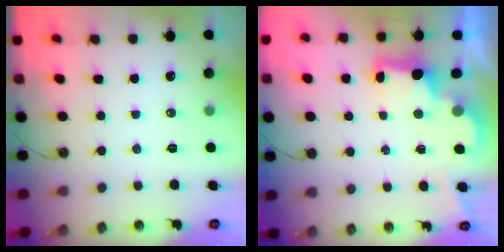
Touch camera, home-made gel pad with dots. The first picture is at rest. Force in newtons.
{"total": 3.0, "press": 2.9, "slide": 0.6}